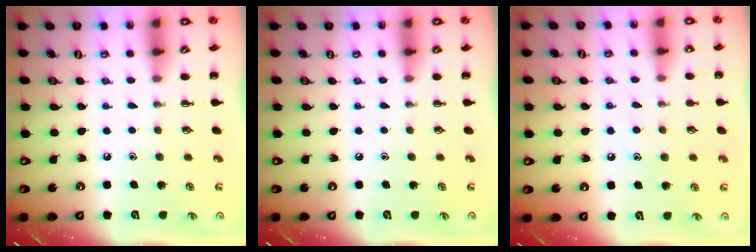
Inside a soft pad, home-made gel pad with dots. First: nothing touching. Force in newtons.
{"total": 0.0}
{"total": 7.0, "press": 6.8, "slide": 1.3}